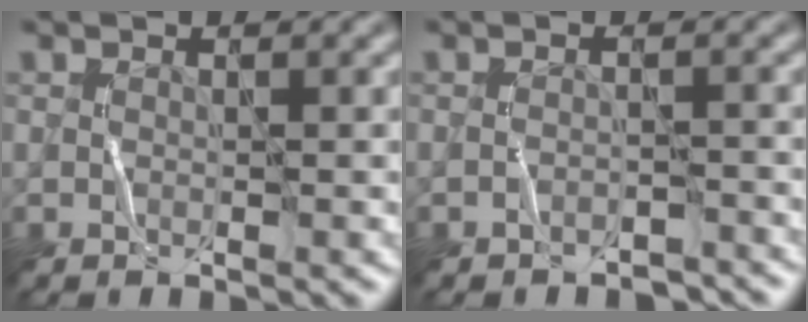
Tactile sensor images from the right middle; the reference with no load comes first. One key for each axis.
{"total": 1.9, "fx": -1.9, "fy": 0.3, "fz": 0.0, "tx": 0.004, "ty": 0.008, "tz": -0.025}